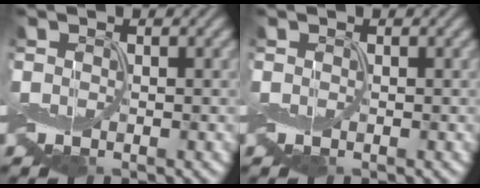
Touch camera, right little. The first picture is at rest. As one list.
[{"total": 0.0}]